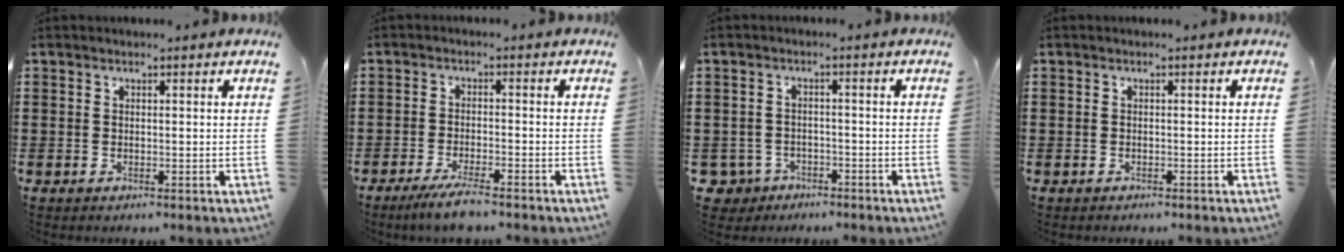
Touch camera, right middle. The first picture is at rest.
{"total": 4.2, "force": [-3.6, 0.3, 2.3], "torque": [-0.050, -0.010, -0.069]}
{"total": 3.0, "force": [-2.4, 1.7, 0.3], "torque": [-0.028, -0.003, -0.057]}
{"total": 0.7, "force": [-0.5, 0.4, -0.1], "torque": [0.001, 0.005, -0.013]}